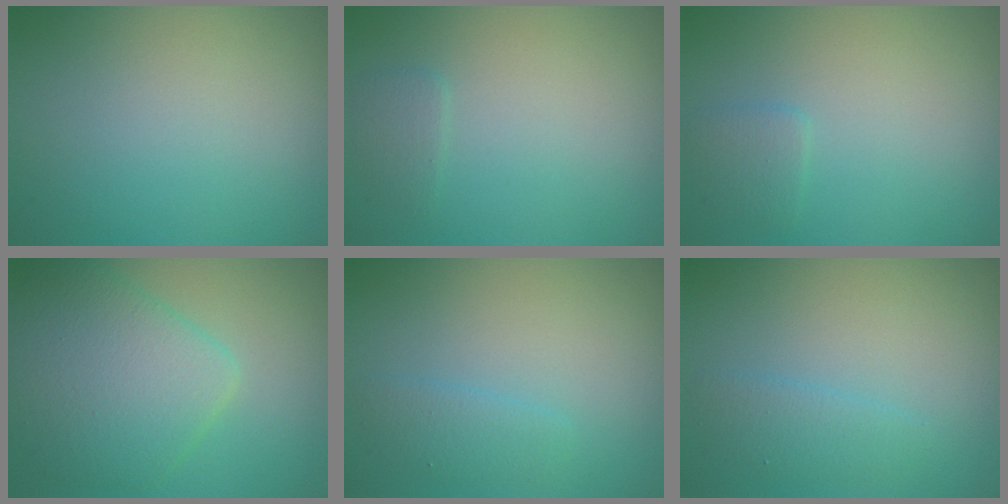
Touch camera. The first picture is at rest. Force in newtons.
{"total": 1.0, "press": 1.0, "slide": 0.1}
{"total": 1.2, "press": 1.2, "slide": 0.1}
{"total": 6.5, "press": 6.5, "slide": 0.2}
{"total": 1.6, "press": 1.6, "slide": 0.1}
{"total": 1.6, "press": 1.6, "slide": 0.1}